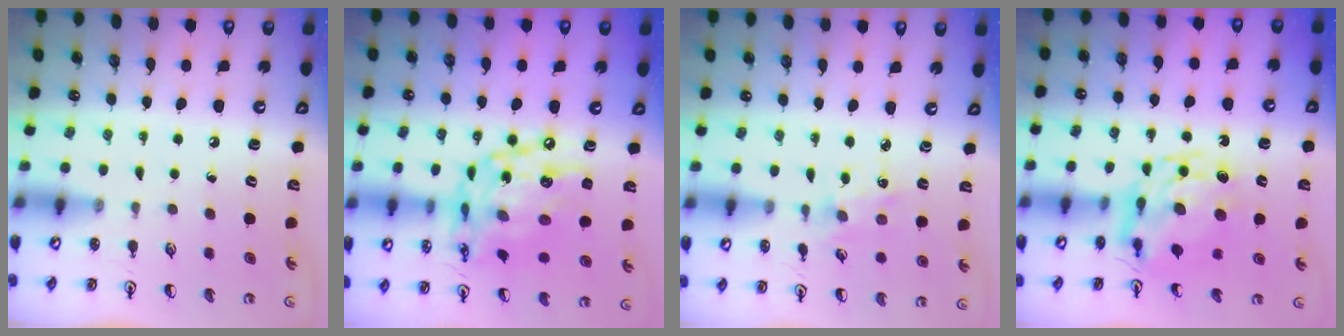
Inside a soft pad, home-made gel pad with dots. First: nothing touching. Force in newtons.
{"total": 19.3, "press": 19.2, "slide": 1.5}
{"total": 1.4, "press": 1.3, "slide": 0.2}
{"total": 11.0, "press": 11.0, "slide": 0.8}